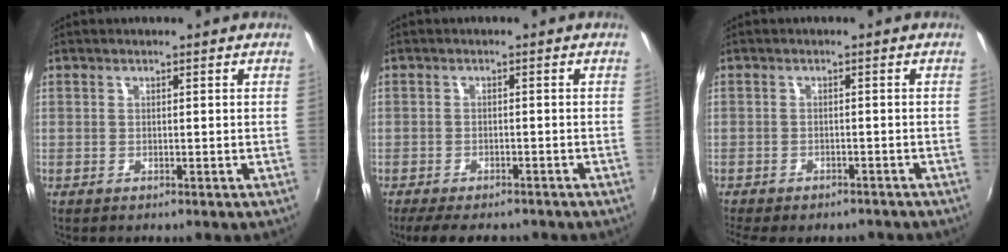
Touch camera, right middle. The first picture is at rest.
{"total": 7.9, "force": [-6.4, 2.6, 3.9], "torque": [-0.088, -0.021, -0.099]}
{"total": 7.9, "force": [-6.5, 2.6, 3.6], "torque": [-0.085, -0.028, -0.092]}